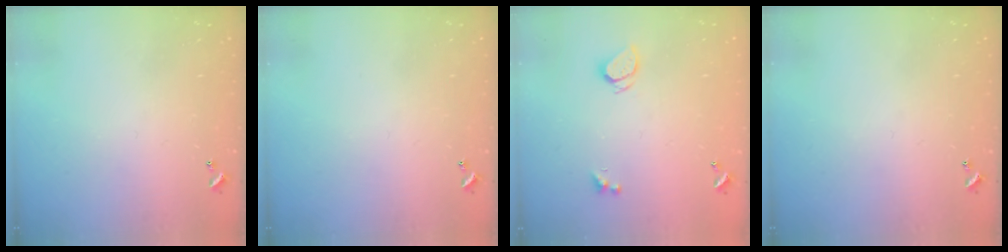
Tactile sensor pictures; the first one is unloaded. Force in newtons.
{"total": 0.0}
{"total": 1.8, "press": 1.7, "slide": 0.5}
{"total": 0.0}